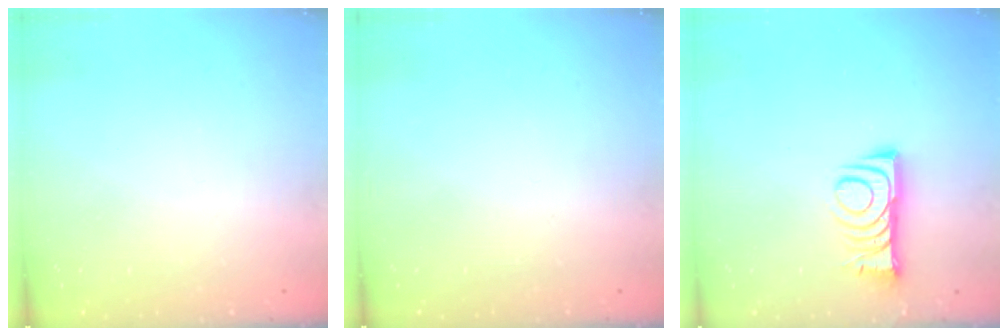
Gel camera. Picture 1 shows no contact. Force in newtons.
{"total": 1.7, "press": 1.7, "slide": 0.1}
{"total": 8.8, "press": 8.8, "slide": 0.6}